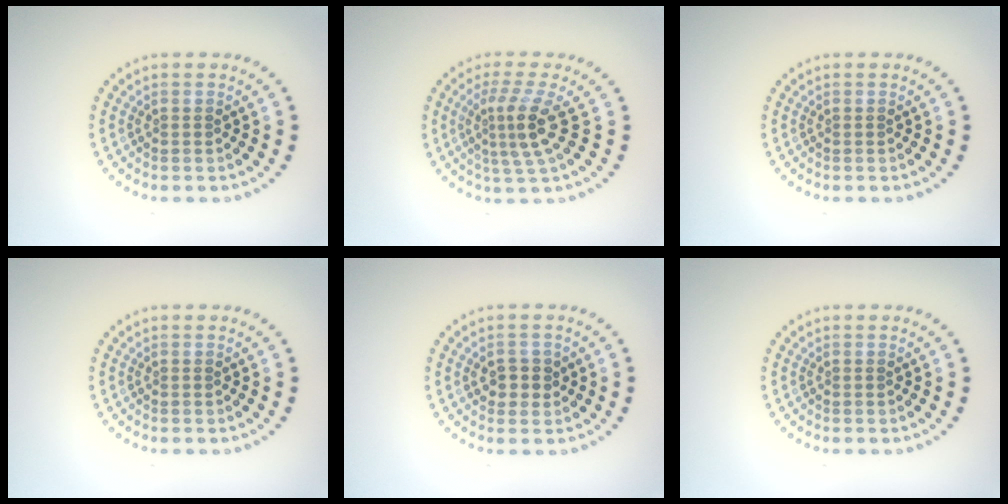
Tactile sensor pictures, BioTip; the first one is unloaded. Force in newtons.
{"total": 3.5, "press": 2.7, "slide": 2.2}
{"total": 0.0}
{"total": 0.0}
{"total": 2.2, "press": 2.1, "slide": 0.5}
{"total": 0.0}